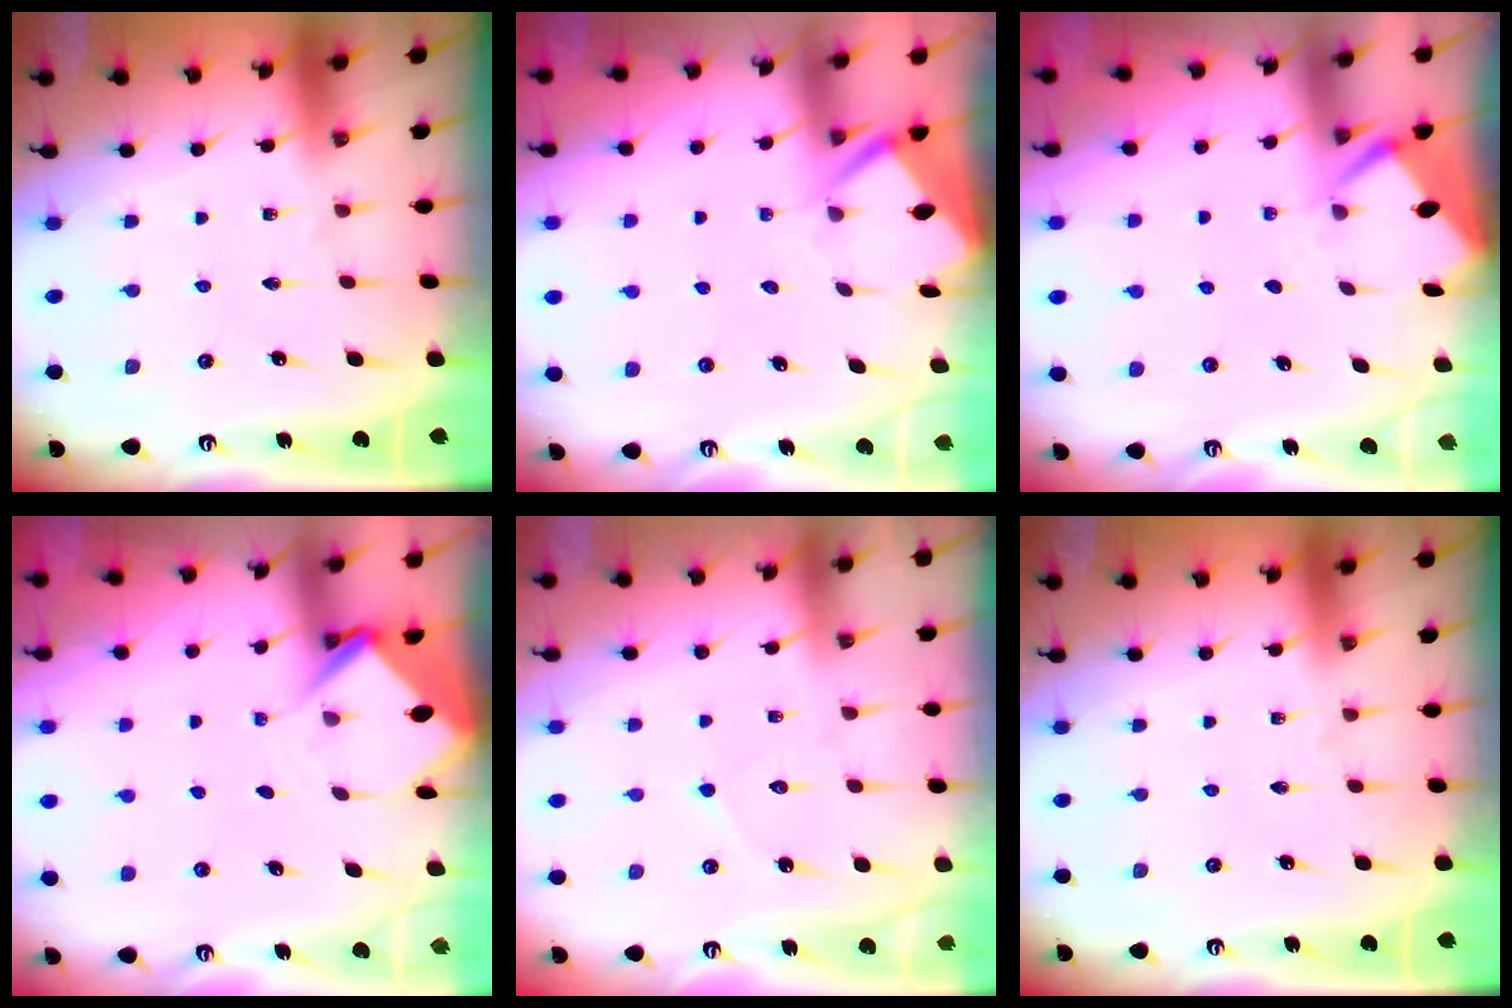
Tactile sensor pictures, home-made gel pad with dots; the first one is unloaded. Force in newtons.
{"total": 3.0, "press": 3.0, "slide": 0.3}
{"total": 2.6, "press": 2.6, "slide": 0.4}
{"total": 3.8, "press": 3.8, "slide": 0.2}
{"total": 5.2, "press": 5.1, "slide": 0.4}
{"total": 0.0}